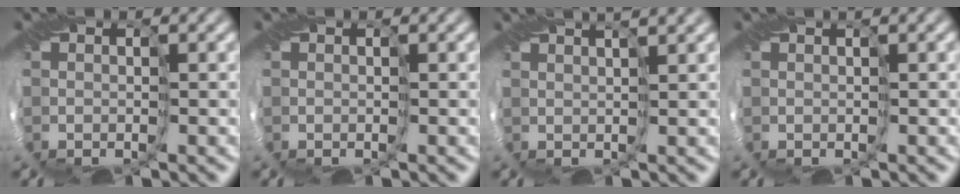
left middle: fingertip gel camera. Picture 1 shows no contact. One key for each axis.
{"total": 0.0}
{"total": 3.7, "fx": 2.8, "fy": 0.6, "fz": 2.3, "tx": -0.030, "ty": 0.017, "tz": 0.022}
{"total": 0.5, "fx": 0.3, "fy": -0.1, "fz": 0.4, "tx": -0.009, "ty": 0.000, "tz": 0.007}